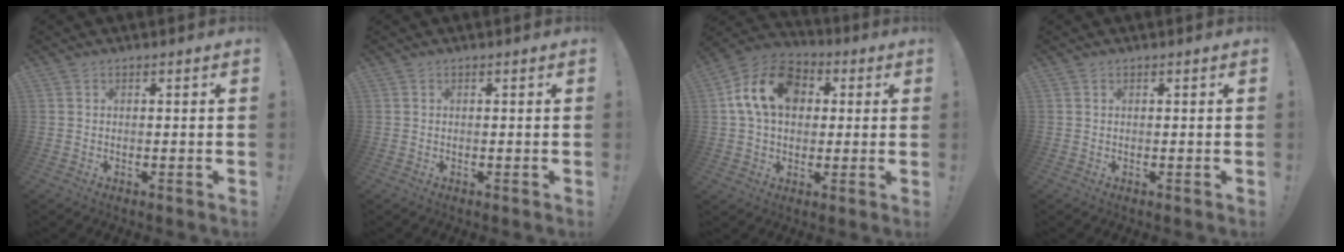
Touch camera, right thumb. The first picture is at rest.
{"total": 0.0}
{"total": 16.6, "force": [4.3, 12.1, 10.5], "torque": [-0.171, 0.010, 0.085]}
{"total": 0.0}